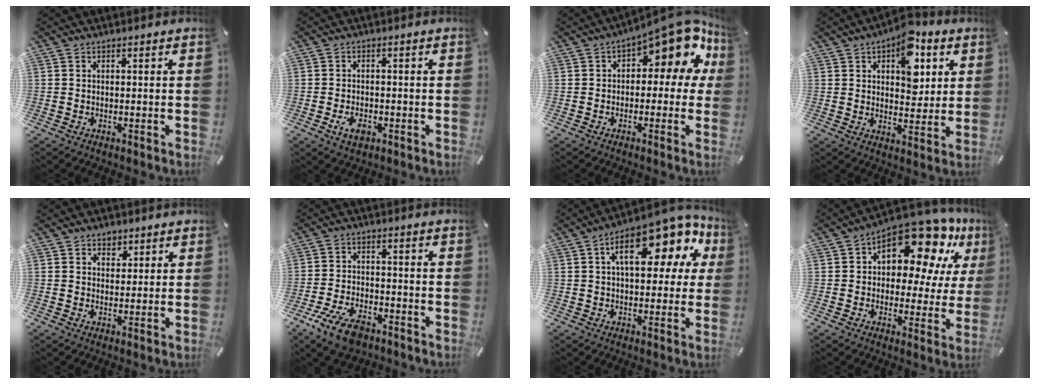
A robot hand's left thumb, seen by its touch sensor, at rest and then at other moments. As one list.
[{"total": 3.8, "force": [-1.6, 2.4, 2.5], "torque": [-0.057, 0.003, -0.031]}, {"total": 12.4, "force": [6.4, 5.1, 9.3], "torque": [-0.124, -0.050, 0.104]}, {"total": 12.2, "force": [5.3, 7.3, 8.3], "torque": [-0.099, -0.019, 0.088]}, {"total": 3.2, "force": [1.8, 2.5, 0.5], "torque": [0.007, -0.007, 0.028]}, {"total": 9.0, "force": [-5.4, 4.6, 5.5], "torque": [-0.119, 0.019, -0.101]}, {"total": 17.0, "force": [7.5, 8.0, 13.0], "torque": [-0.189, -0.034, 0.122]}, {"total": 16.6, "force": [10.3, 8.4, 9.9], "torque": [-0.149, -0.080, 0.176]}]